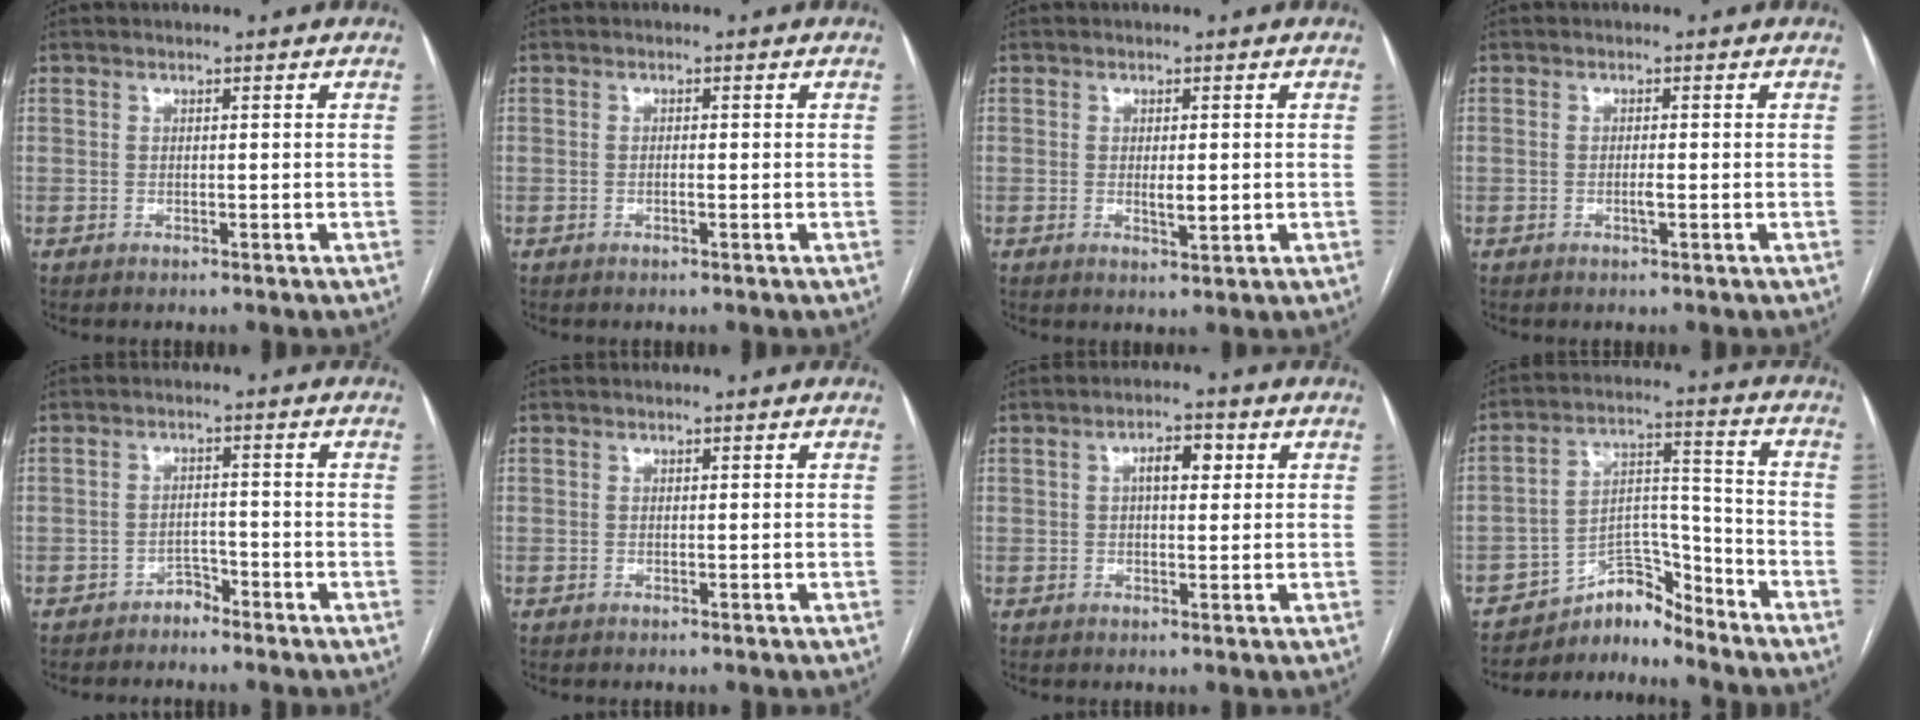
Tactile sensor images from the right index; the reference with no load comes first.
{"total": 0.8, "force": [-0.2, 0.2, 0.7], "torque": [-0.014, 0.000, -0.003]}
{"total": 2.6, "force": [0.0, 0.8, 2.4], "torque": [-0.040, -0.005, 0.002]}
{"total": 1.2, "force": [-0.3, 0.2, 1.1], "torque": [-0.023, -0.001, -0.006]}
{"total": 2.1, "force": [-1.9, 0.9, 0.2], "torque": [0.002, 0.004, -0.031]}
{"total": 0.0}
{"total": 4.2, "force": [1.2, 1.8, 3.6], "torque": [-0.061, 0.013, 0.017]}
{"total": 7.1, "force": [-6.9, 1.4, -0.1], "torque": [0.013, 0.052, -0.120]}